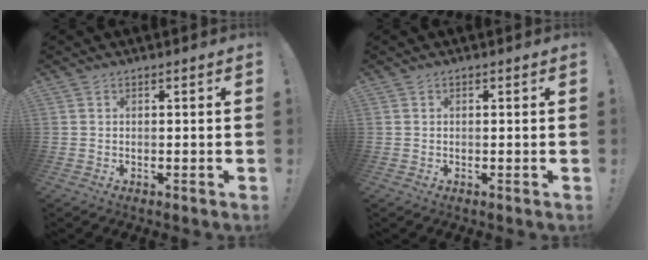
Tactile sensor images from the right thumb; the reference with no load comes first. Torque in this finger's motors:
{"motor_torque": [-0.03, -0.11, -0.17, 0.21, -0.01]}